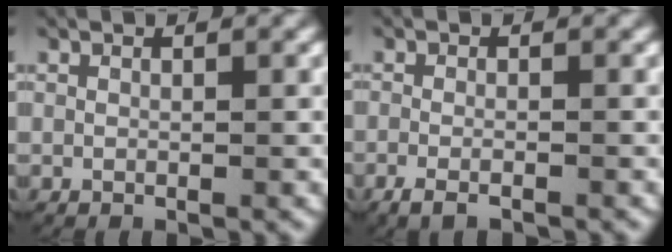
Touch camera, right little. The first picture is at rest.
{"total": 2.4, "force": [-1.9, 1.0, 1.1], "torque": [-0.033, -0.004, -0.033]}